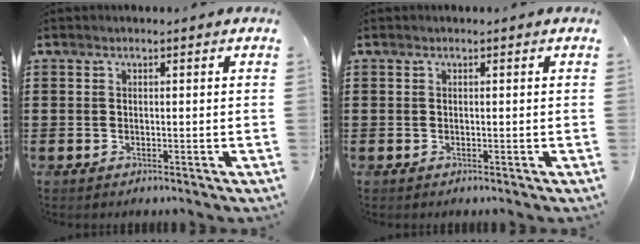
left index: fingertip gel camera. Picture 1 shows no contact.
{"total": 0.0}